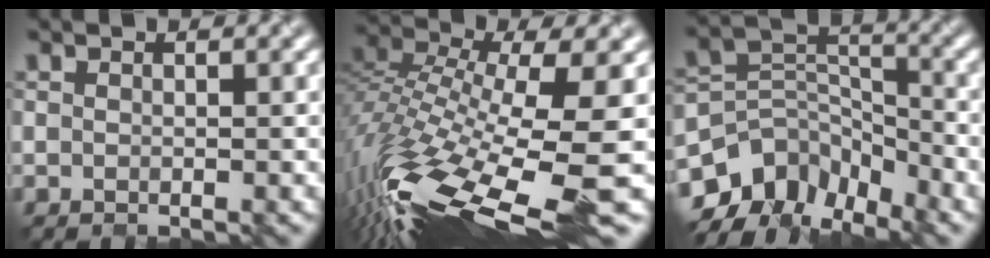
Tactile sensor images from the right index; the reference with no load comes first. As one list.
[{"total": 14.7, "force": [-7.2, 4.1, 12.2], "torque": [-0.265, -0.013, -0.128]}, {"total": 8.6, "force": [-5.7, 5.2, 3.7], "torque": [-0.063, -0.003, -0.117]}]